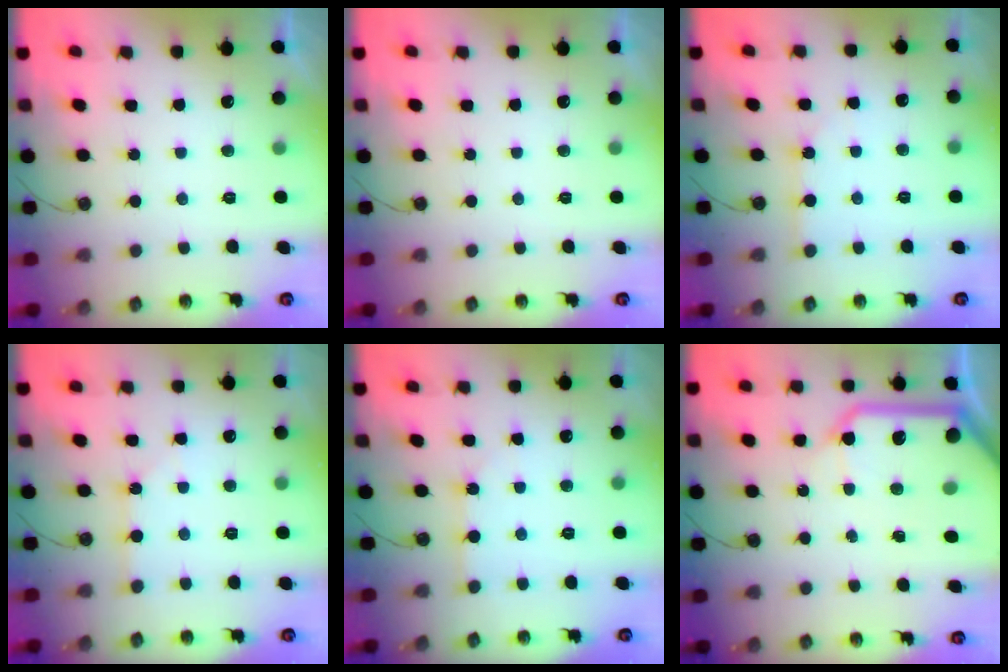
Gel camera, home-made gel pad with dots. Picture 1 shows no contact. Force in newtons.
{"total": 0.0}
{"total": 2.5, "press": 2.5, "slide": 0.3}
{"total": 0.7, "press": 0.7, "slide": 0.1}
{"total": 2.4, "press": 2.4, "slide": 0.3}
{"total": 15.5, "press": 15.3, "slide": 2.1}